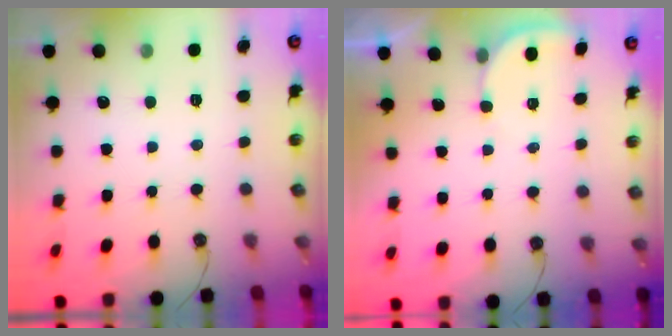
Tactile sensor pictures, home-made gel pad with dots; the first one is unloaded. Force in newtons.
{"total": 2.6, "press": 2.6, "slide": 0.2}